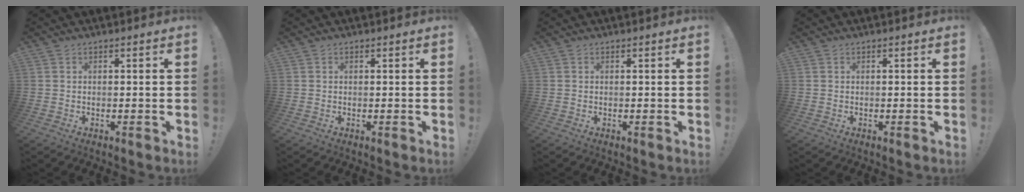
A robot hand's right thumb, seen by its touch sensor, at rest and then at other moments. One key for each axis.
{"total": 0.0}
{"total": 0.0}
{"total": 0.0}